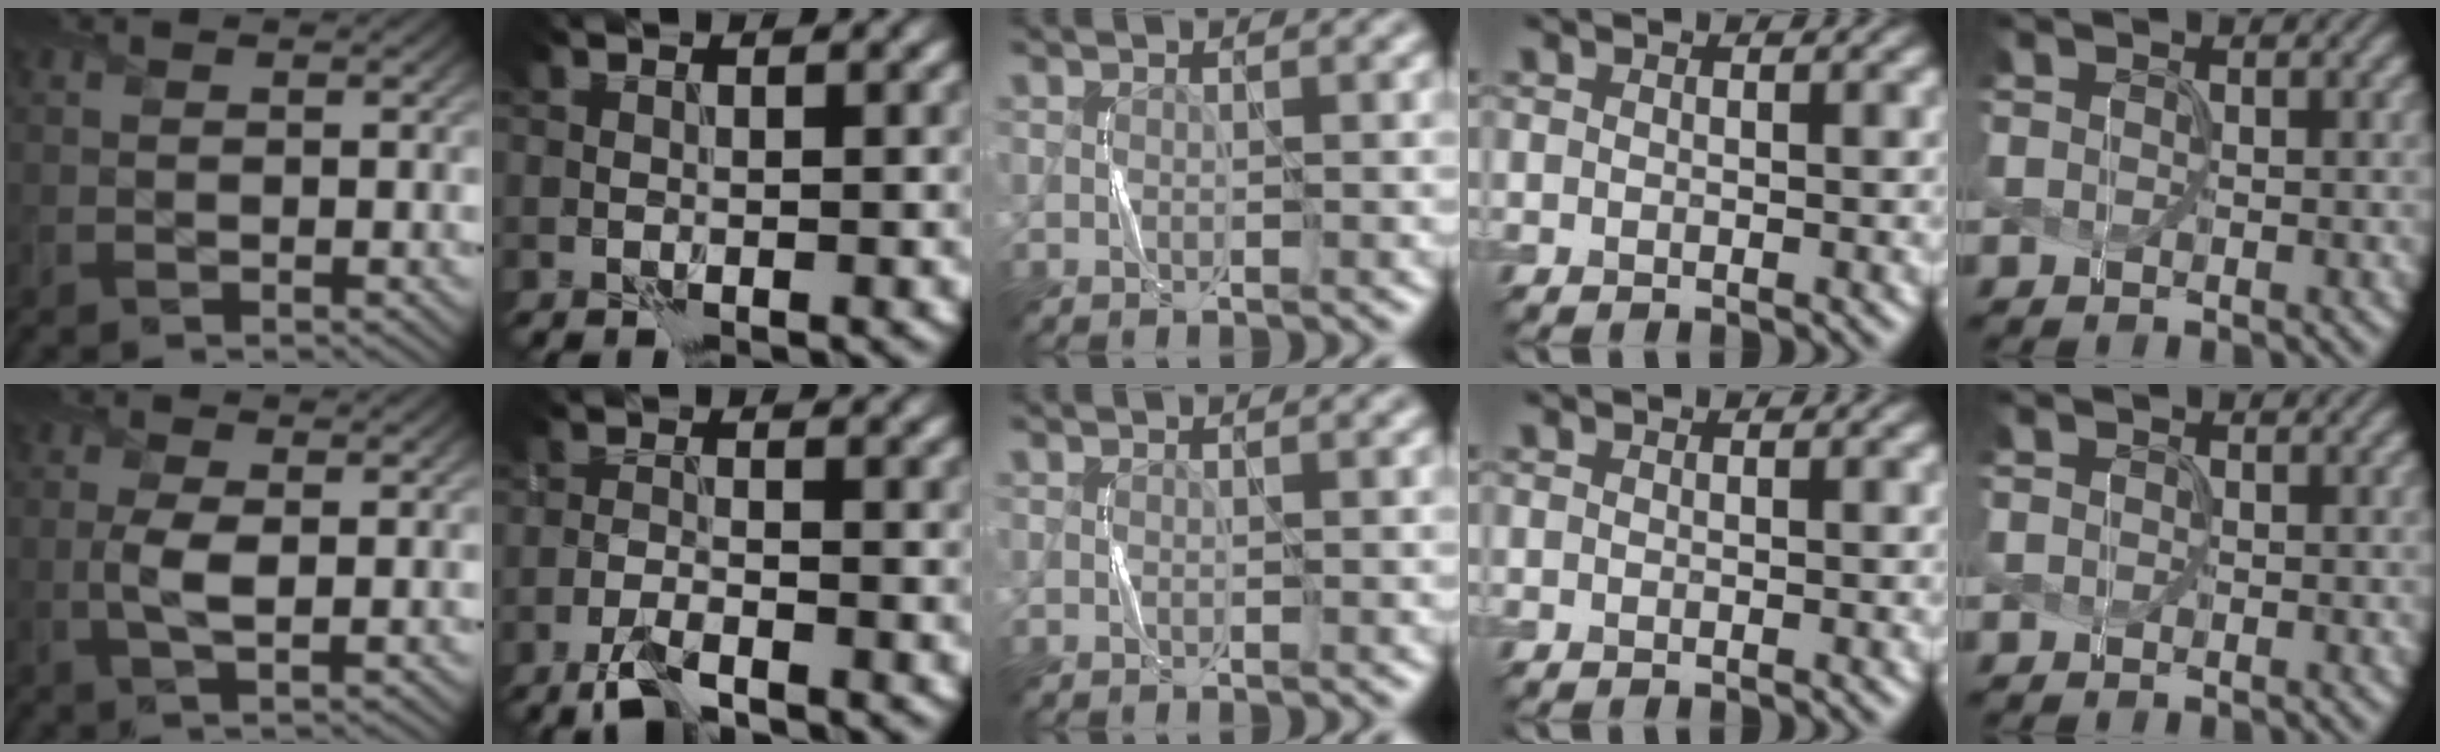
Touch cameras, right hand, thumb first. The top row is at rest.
{"thumb": {"total": 3.2, "force": [0.0, 1.3, 2.9], "torque": [-0.072, 0.000, 0.001]}, "index": {"total": 3.3, "force": [-2.6, 0.7, 1.9], "torque": [-0.044, -0.003, -0.058]}}